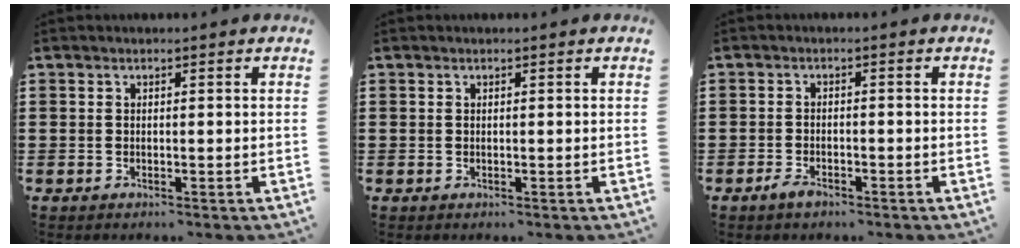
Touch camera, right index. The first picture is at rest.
{"total": 0.0}
{"total": 1.7, "force": [-1.3, 0.8, 0.8], "torque": [-0.017, 0.000, -0.026]}